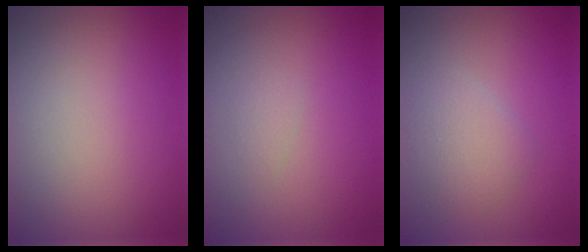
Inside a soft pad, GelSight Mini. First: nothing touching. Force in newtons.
{"total": 0.6, "press": 0.6, "slide": 0.0}
{"total": 2.3, "press": 2.3, "slide": 0.0}